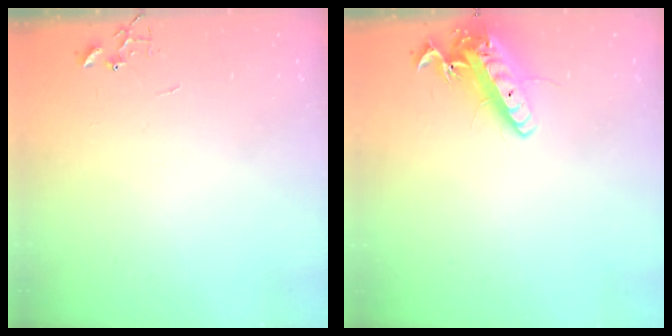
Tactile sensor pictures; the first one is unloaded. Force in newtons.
{"total": 15.0, "press": 14.7, "slide": 2.8}